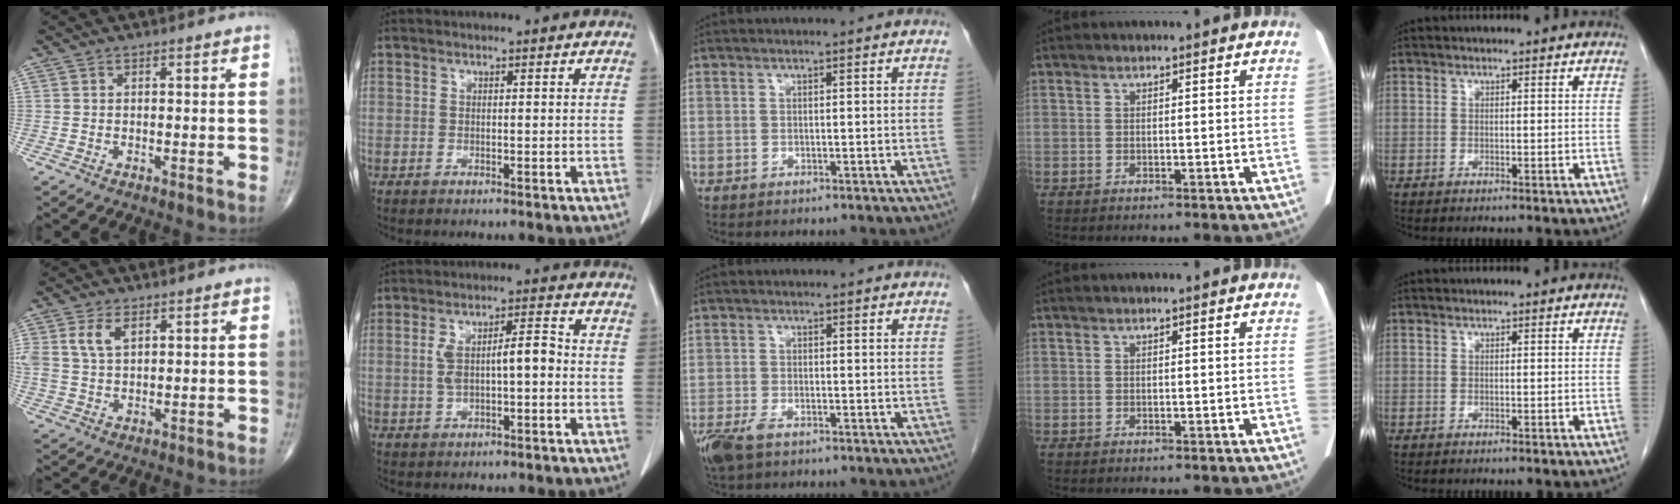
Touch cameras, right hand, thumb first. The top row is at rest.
{"thumb": {"total": 5.6, "force": [2.2, 3.1, 4.0], "torque": [-0.083, -0.002, 0.049]}, "index": {"total": 6.8, "force": [-0.2, 2.1, 6.5], "torque": [-0.129, 0.026, 0.001]}, "middle": {"total": 4.8, "force": [-3.2, 1.9, 3.1], "torque": [-0.068, -0.010, -0.057]}}